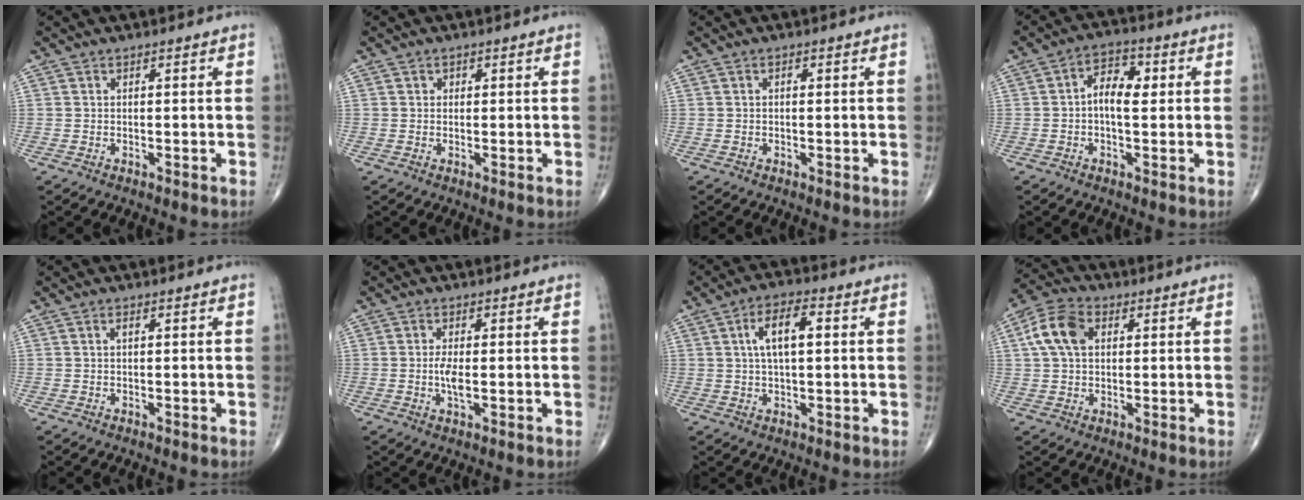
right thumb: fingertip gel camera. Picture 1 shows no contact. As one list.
[{"total": 0.7, "force": [0.2, 0.7, 0.2], "torque": [0.004, 0.001, 0.001]}, {"total": 0.7, "force": [0.1, 0.3, 0.6], "torque": [-0.013, 0.005, 0.002]}, {"total": 6.3, "force": [0.4, 3.5, 5.2], "torque": [-0.076, 0.020, -0.002]}, {"total": 0.8, "force": [0.2, 0.3, 0.7], "torque": [-0.011, 0.001, 0.002]}, {"total": 3.4, "force": [-0.4, 1.2, 3.1], "torque": [-0.064, -0.005, -0.010]}, {"total": 7.8, "force": [1.6, 3.2, 6.9], "torque": [-0.119, 0.012, 0.024]}, {"total": 8.6, "force": [2.1, 5.8, 6.1], "torque": [-0.117, 0.016, 0.034]}]